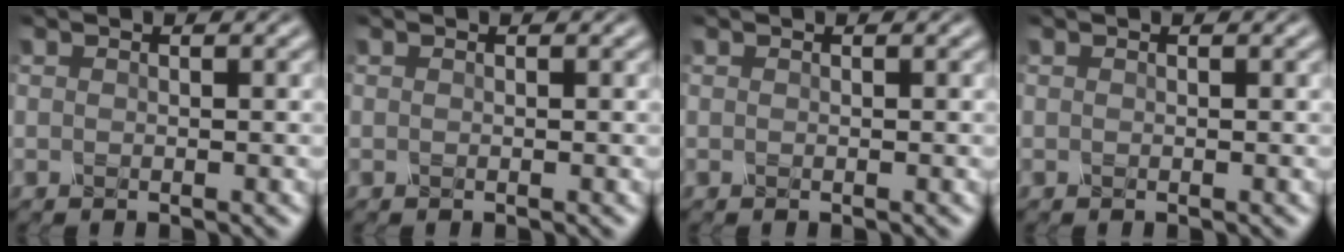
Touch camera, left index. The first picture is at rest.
{"total": 0.0}
{"total": 0.0}
{"total": 0.0}